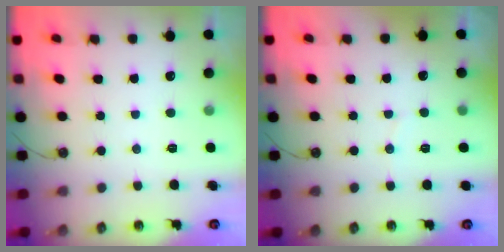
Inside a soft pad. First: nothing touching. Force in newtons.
{"total": 2.0, "press": 1.8, "slide": 1.0}